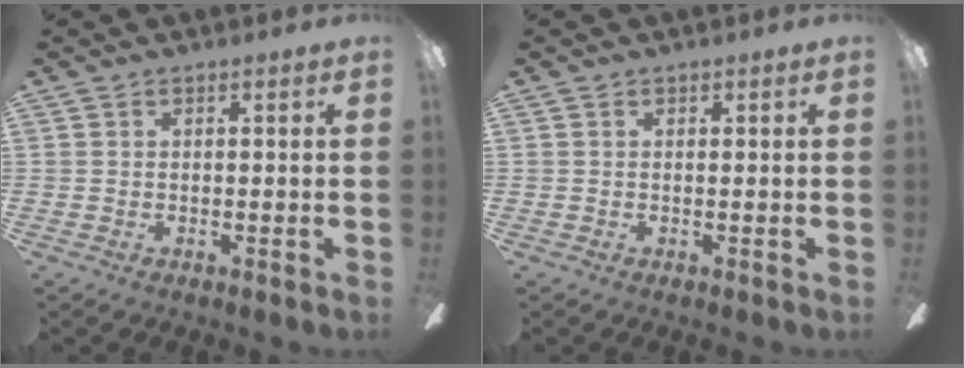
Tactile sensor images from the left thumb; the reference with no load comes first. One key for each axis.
{"total": 0.0}